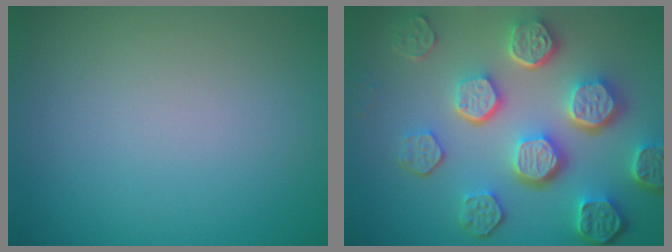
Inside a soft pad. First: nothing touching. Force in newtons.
{"total": 8.5, "press": 6.2, "slide": 5.7}